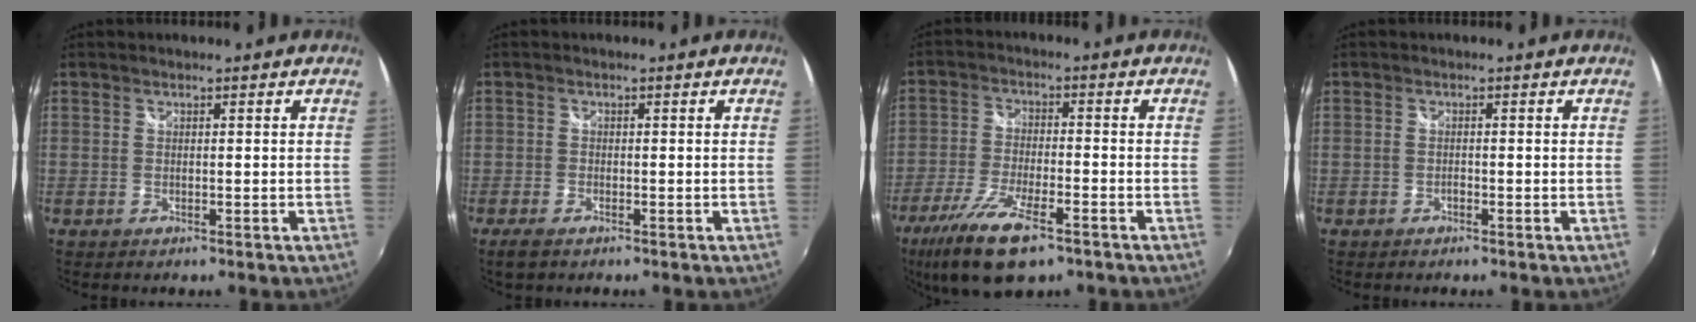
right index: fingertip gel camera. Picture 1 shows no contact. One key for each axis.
{"total": 2.6, "fx": -1.8, "fy": 1.1, "fz": 1.6, "tx": -0.035, "ty": -0.008, "tz": -0.033}
{"total": 13.7, "fx": -8.7, "fy": 4.4, "fz": 9.5, "tx": -0.215, "ty": -0.037, "tz": -0.165}
{"total": 0.7, "fx": -0.5, "fy": 0.3, "fz": 0.4, "tx": -0.009, "ty": -0.001, "tz": -0.011}